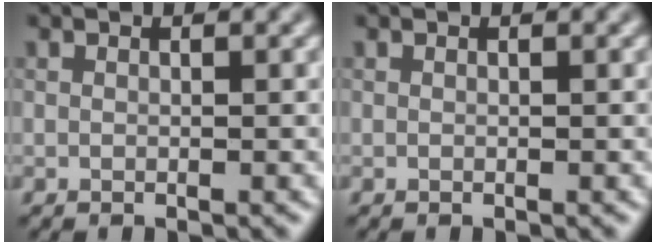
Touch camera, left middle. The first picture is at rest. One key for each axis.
{"total": 0.0}